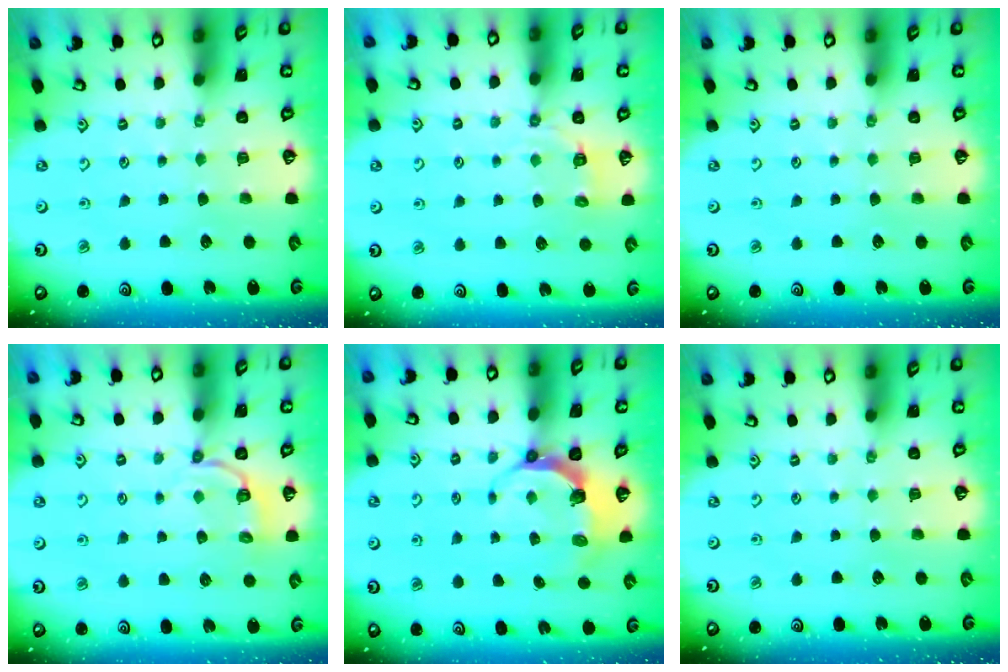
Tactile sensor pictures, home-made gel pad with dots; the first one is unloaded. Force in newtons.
{"total": 3.7, "press": 3.0, "slide": 2.1}
{"total": 0.0}
{"total": 4.9, "press": 4.4, "slide": 2.1}
{"total": 6.8, "press": 5.8, "slide": 3.6}
{"total": 0.0}